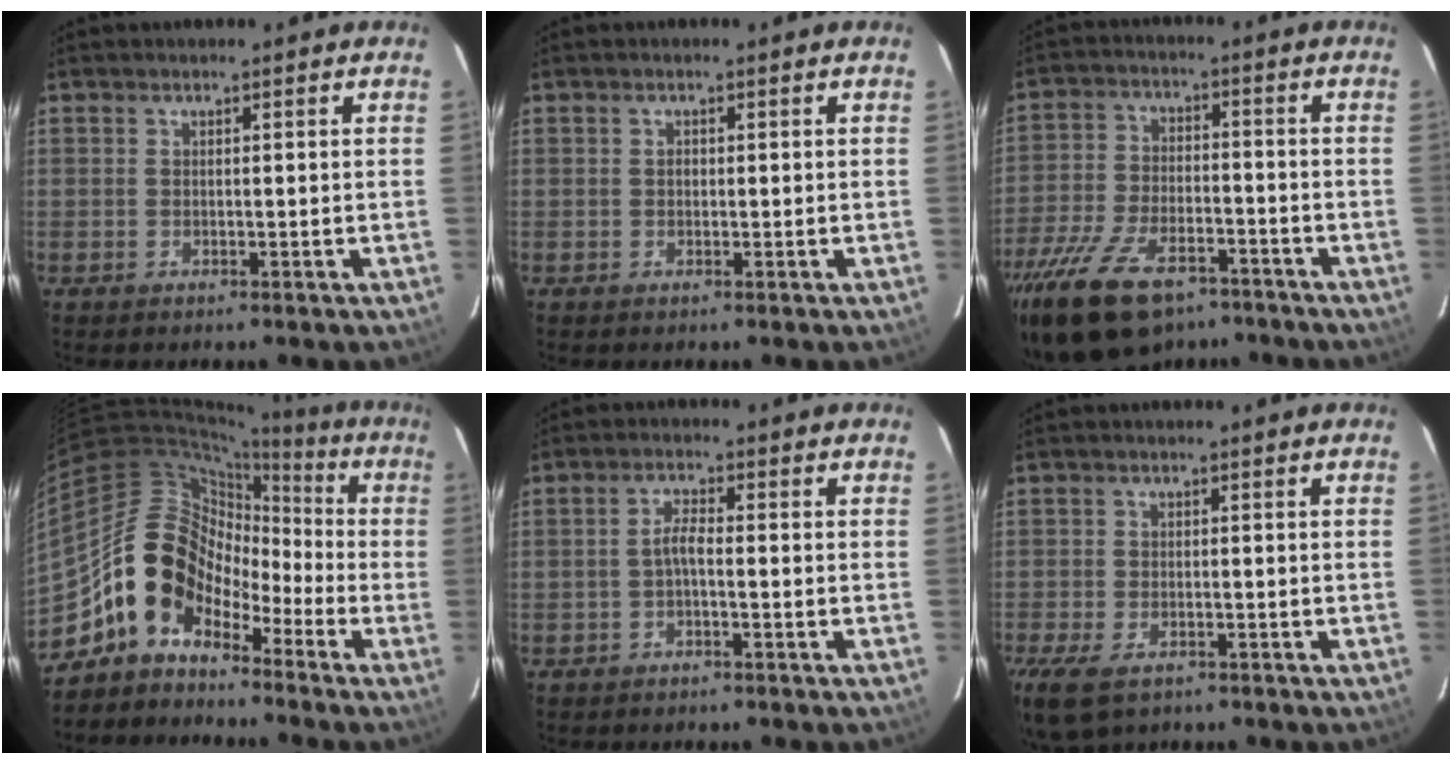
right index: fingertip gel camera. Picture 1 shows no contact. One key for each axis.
{"total": 0.7, "fx": 0.0, "fy": 0.7, "fz": 0.3, "tx": -0.003, "ty": 0.003, "tz": 0.000}
{"total": 17.5, "fx": -12.2, "fy": 8.2, "fz": 9.5, "tx": -0.209, "ty": -0.028, "tz": -0.211}
{"total": 11.4, "fx": -6.7, "fy": 8.0, "fz": 4.4, "tx": -0.075, "ty": 0.039, "tz": -0.141}
{"total": 3.3, "fx": -1.5, "fy": 0.5, "fz": 2.9, "tx": -0.064, "ty": 0.010, "tz": -0.030}
{"total": 8.5, "fx": -5.3, "fy": 4.3, "fz": 5.1, "tx": -0.128, "ty": -0.032, "tz": -0.096}